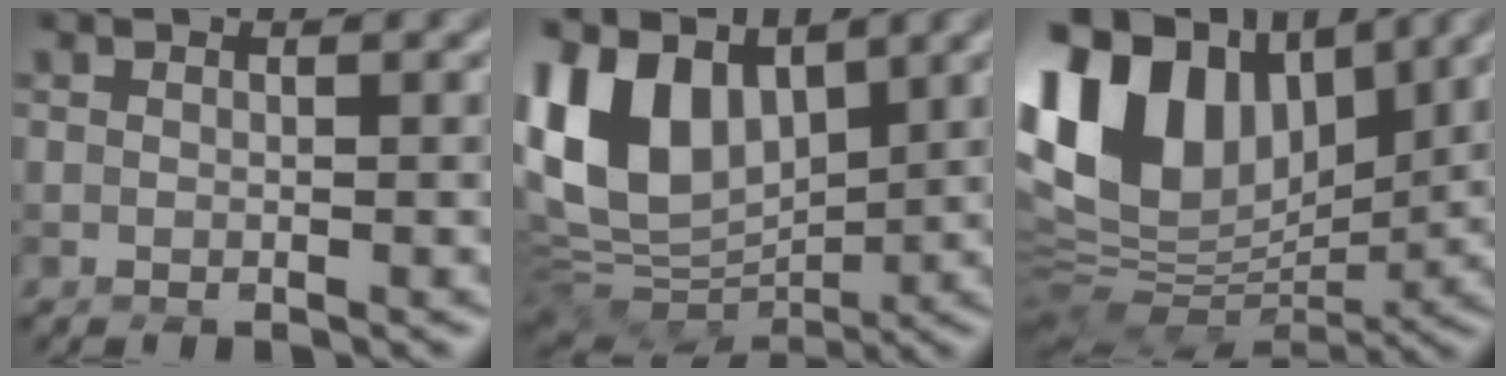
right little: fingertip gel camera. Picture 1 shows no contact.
{"total": 9.9, "force": [4.0, 6.2, 6.6], "torque": [-0.152, 0.005, 0.073]}
{"total": 15.0, "force": [5.4, 9.1, 10.6], "torque": [-0.234, 0.031, 0.096]}